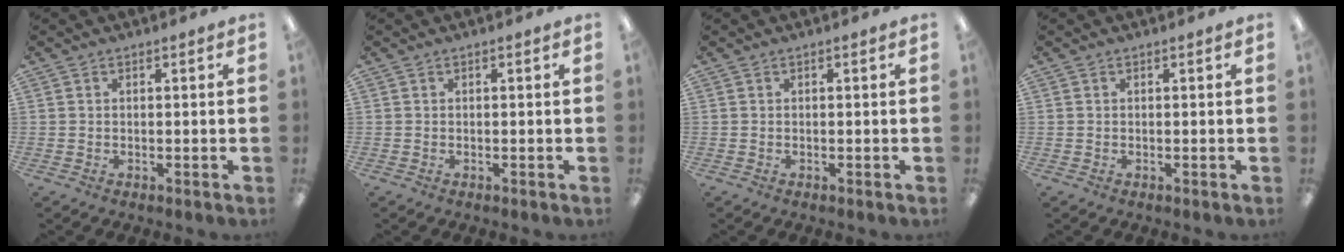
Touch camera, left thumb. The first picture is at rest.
{"total": 0.0}
{"total": 0.0}
{"total": 0.0}